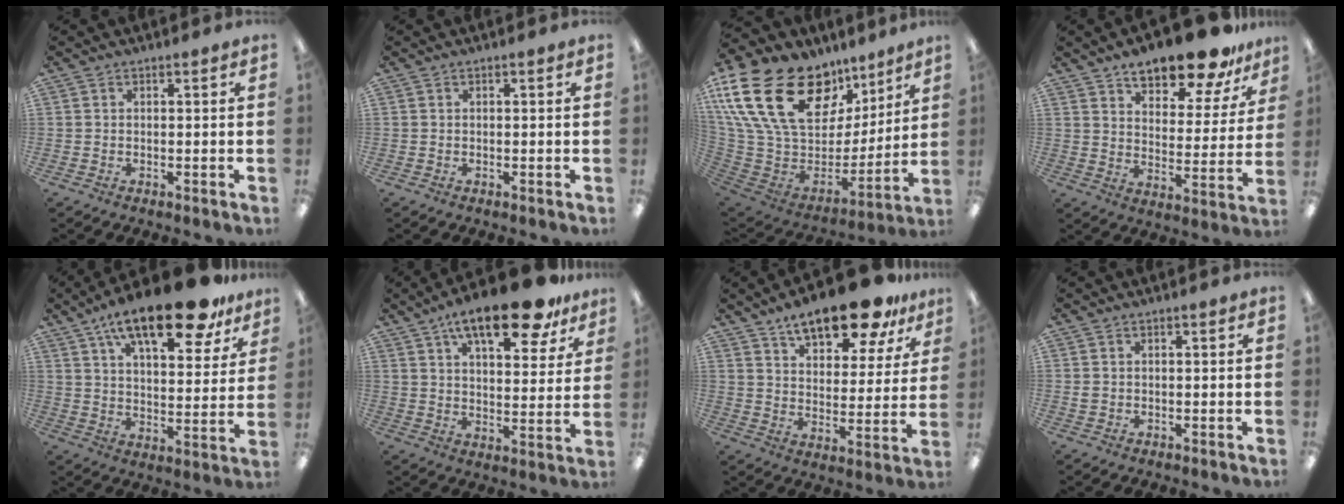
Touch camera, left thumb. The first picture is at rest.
{"total": 0.0}
{"total": 29.7, "force": [14.0, 18.4, 18.6], "torque": [-0.380, -0.073, 0.286]}
{"total": 15.0, "force": [12.2, 4.9, 7.1], "torque": [-0.100, -0.081, 0.208]}
{"total": 20.6, "force": [14.0, 7.1, 13.3], "torque": [-0.207, -0.077, 0.230]}
{"total": 18.0, "force": [11.9, 6.3, 12.0], "torque": [-0.184, -0.057, 0.194]}
{"total": 16.4, "force": [12.5, 5.8, 8.9], "torque": [-0.137, -0.067, 0.211]}
{"total": 1.0, "force": [0.2, 0.8, 0.4], "torque": [-0.009, 0.005, 0.002]}